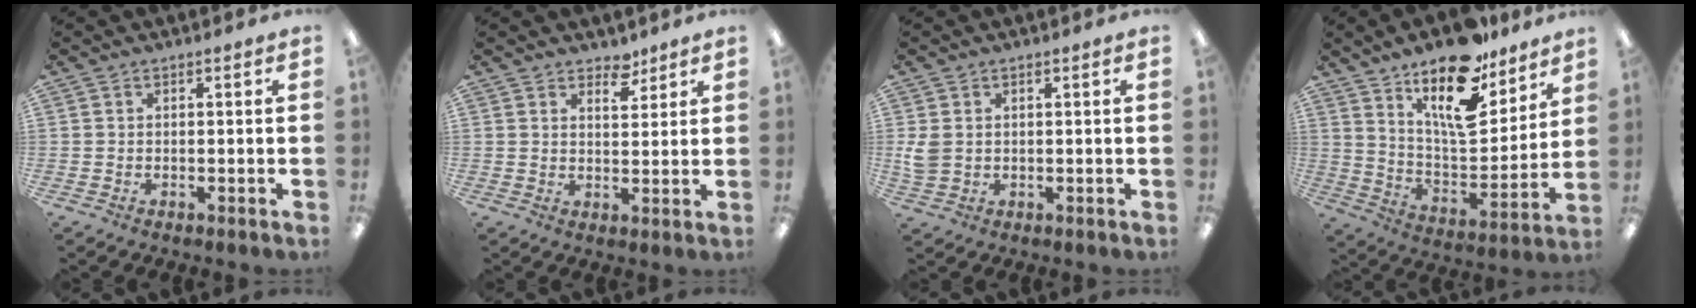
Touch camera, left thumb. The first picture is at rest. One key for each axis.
{"total": 4.7, "fx": 3.8, "fy": 2.2, "fz": 1.4, "tx": -0.005, "ty": -0.025, "tz": 0.065}
{"total": 3.8, "fx": 0.8, "fy": 3.1, "fz": 2.1, "tx": -0.040, "ty": -0.001, "tz": 0.014}
{"total": 19.1, "fx": 13.6, "fy": 7.5, "fz": 11.1, "tx": -0.179, "ty": -0.093, "tz": 0.233}